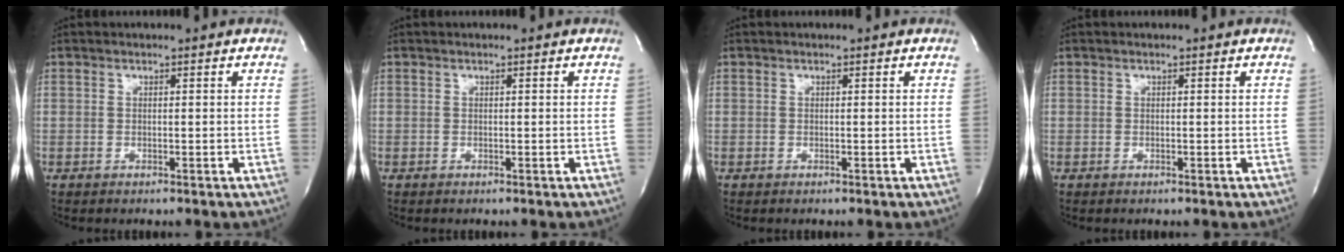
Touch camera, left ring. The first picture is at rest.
{"total": 0.0}
{"total": 0.0}
{"total": 0.0}